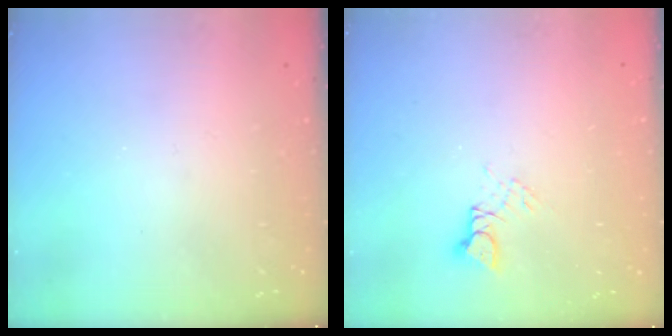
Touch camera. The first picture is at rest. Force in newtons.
{"total": 3.6, "press": 3.5, "slide": 0.2}